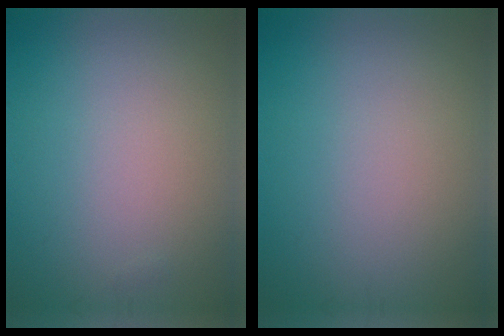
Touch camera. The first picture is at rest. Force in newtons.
{"total": 0.0}